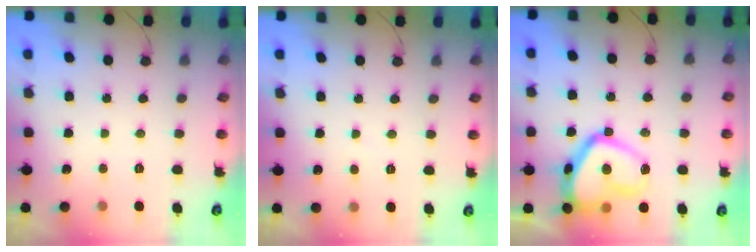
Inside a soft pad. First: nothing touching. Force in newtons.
{"total": 0.8, "press": 0.7, "slide": 0.3}
{"total": 16.9, "press": 16.8, "slide": 1.5}